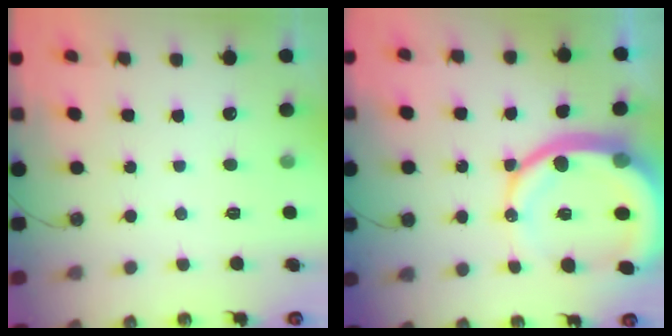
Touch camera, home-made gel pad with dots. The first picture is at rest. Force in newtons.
{"total": 17.8, "press": 17.6, "slide": 2.1}